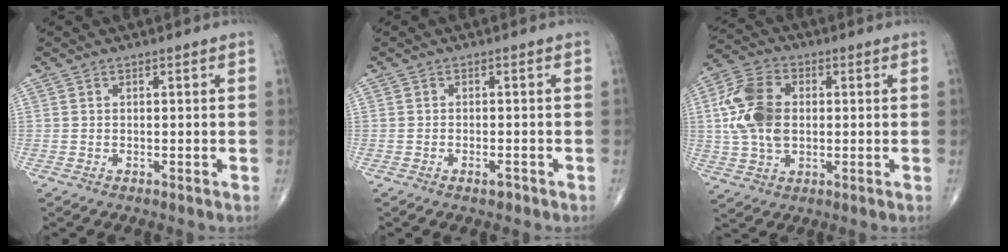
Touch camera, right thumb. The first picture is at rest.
{"total": 1.6, "force": [-1.0, 0.7, 1.1], "torque": [-0.019, 0.002, -0.017]}
{"total": 12.7, "force": [1.1, 8.4, 9.5], "torque": [-0.186, 0.012, 0.019]}